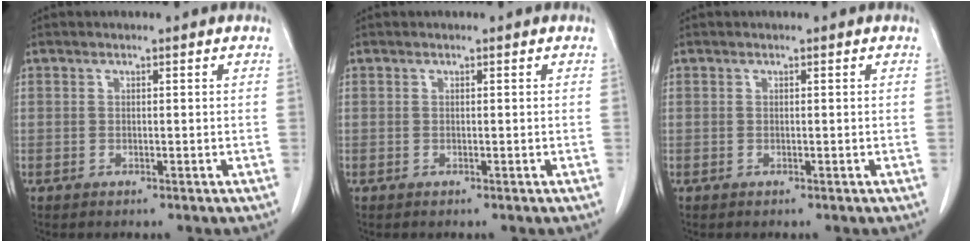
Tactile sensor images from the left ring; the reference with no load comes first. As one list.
[{"total": 0.0}, {"total": 0.0}]